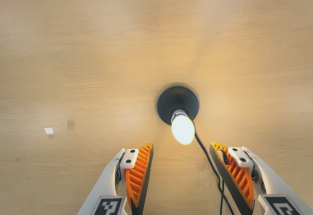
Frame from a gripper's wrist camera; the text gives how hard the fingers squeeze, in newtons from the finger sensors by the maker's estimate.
{"total": 0.0}